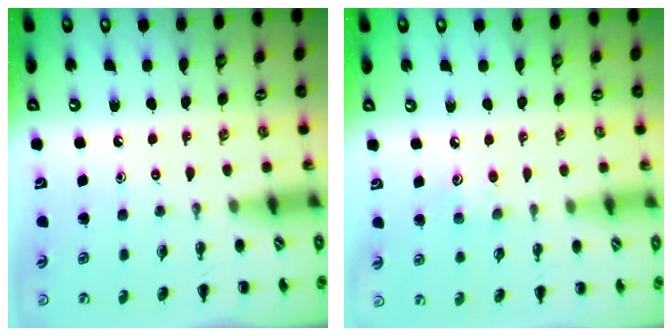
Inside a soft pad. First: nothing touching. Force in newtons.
{"total": 5.4, "press": 5.2, "slide": 1.3}